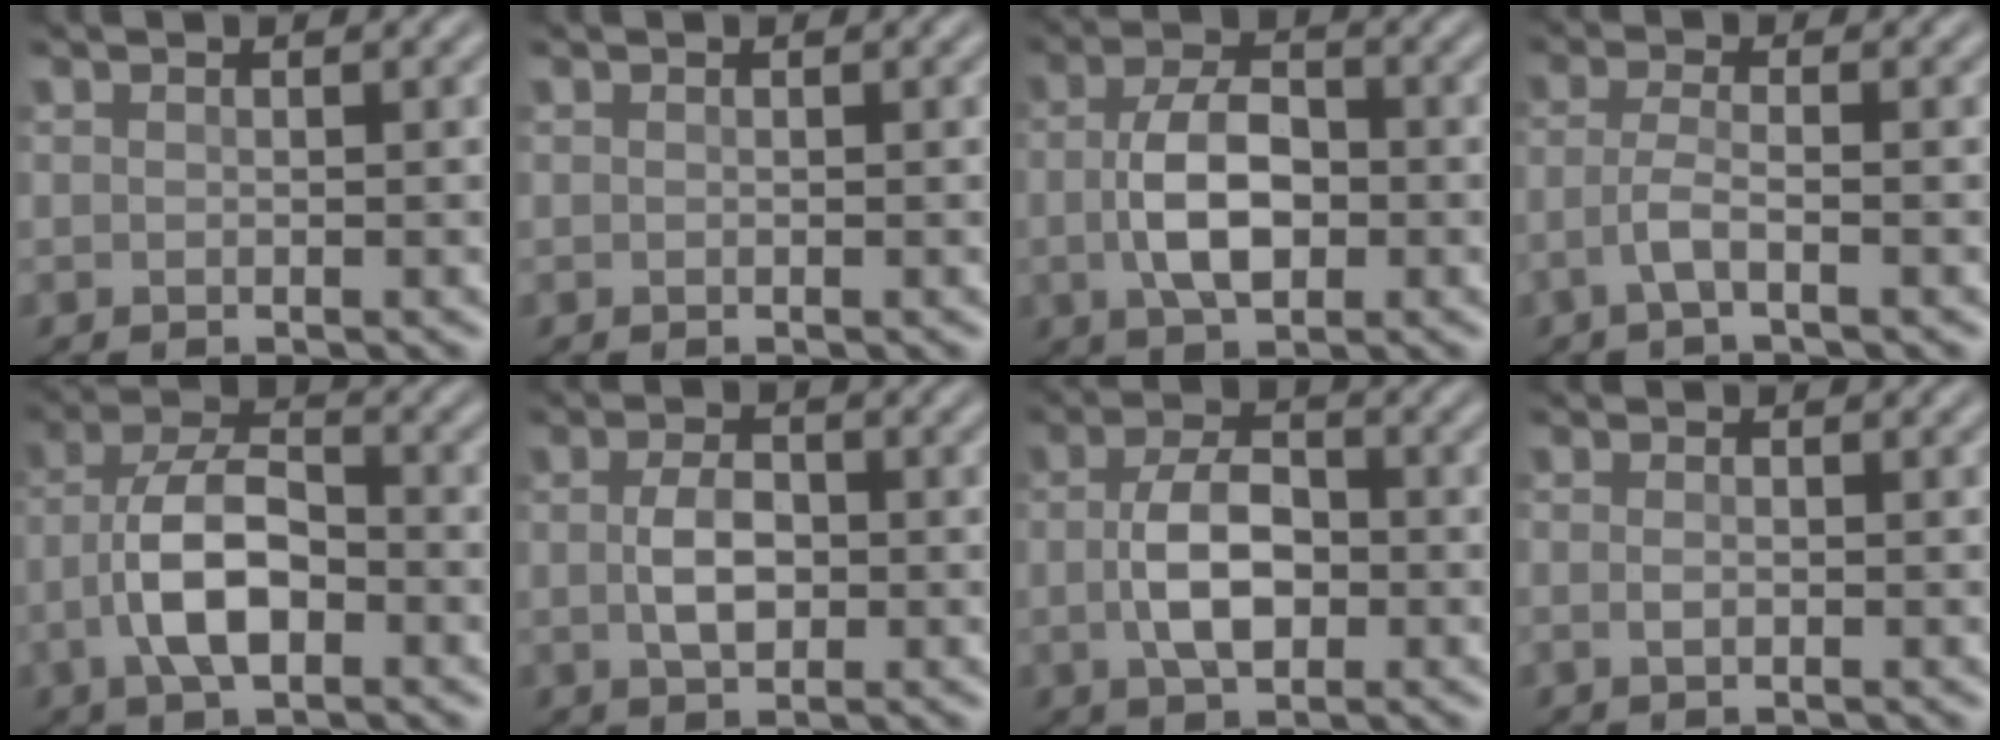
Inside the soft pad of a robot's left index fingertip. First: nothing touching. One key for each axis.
{"total": 0.0}
{"total": 5.7, "fx": -0.8, "fy": 3.3, "fz": 4.6, "tx": -0.095, "ty": -0.003, "tz": -0.018}
{"total": 2.3, "fx": -1.2, "fy": 0.5, "fz": 1.9, "tx": -0.042, "ty": -0.003, "tz": -0.033}
{"total": 6.3, "fx": -2.0, "fy": 3.1, "fz": 5.1, "tx": -0.100, "ty": 0.001, "tz": -0.044}
{"total": 3.3, "fx": -0.4, "fy": 2.1, "fz": 2.6, "tx": -0.057, "ty": -0.002, "tz": -0.010}
{"total": 5.1, "fx": -0.8, "fy": 3.0, "fz": 4.0, "tx": -0.081, "ty": -0.002, "tz": -0.018}
{"total": 0.8, "fx": -0.5, "fy": 0.3, "fz": 0.5, "tx": -0.015, "ty": -0.003, "tz": -0.012}